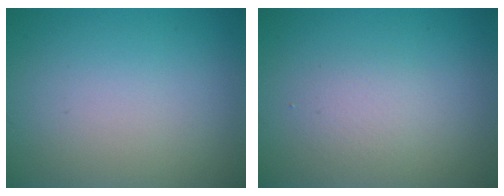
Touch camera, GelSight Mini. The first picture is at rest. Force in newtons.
{"total": 1.6, "press": 1.6, "slide": 0.3}